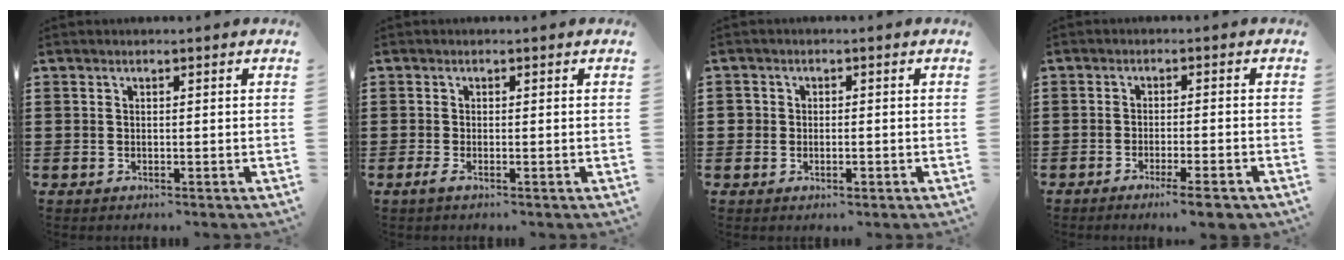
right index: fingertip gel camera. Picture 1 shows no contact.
{"total": 1.1, "force": [-0.4, 0.1, 1.0], "torque": [-0.026, -0.007, -0.010]}
{"total": 1.4, "force": [-0.5, 1.1, 0.7], "torque": [-0.016, 0.001, -0.011]}
{"total": 4.1, "force": [-3.0, 0.0, 2.7], "torque": [-0.043, -0.009, -0.054]}